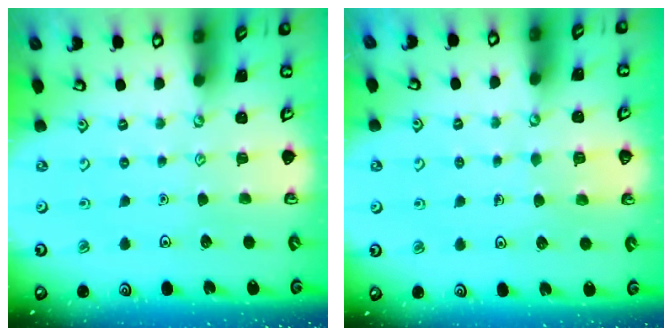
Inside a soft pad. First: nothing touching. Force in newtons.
{"total": 3.3, "press": 3.3, "slide": 0.2}